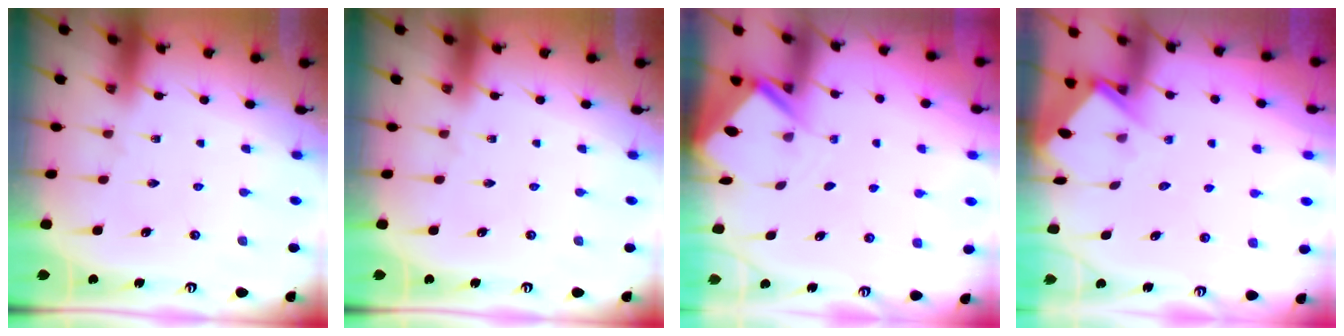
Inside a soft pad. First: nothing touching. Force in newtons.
{"total": 0.0}
{"total": 3.0, "press": 3.0, "slide": 0.3}
{"total": 3.9, "press": 3.9, "slide": 0.4}